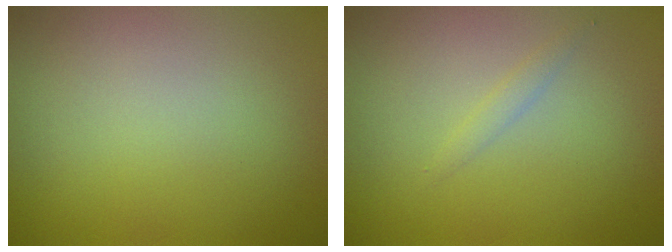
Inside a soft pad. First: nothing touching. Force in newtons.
{"total": 0.9, "press": 0.9, "slide": 0.1}